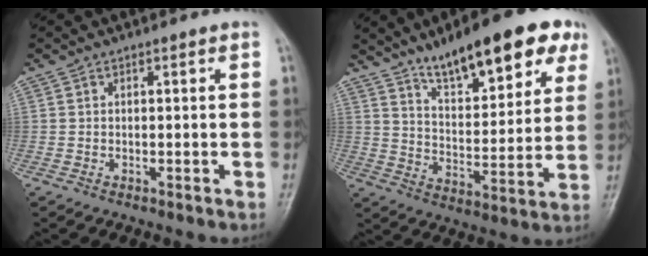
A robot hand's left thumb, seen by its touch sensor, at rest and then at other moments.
{"total": 18.0, "force": [11.5, 5.9, 12.6], "torque": [-0.146, -0.047, 0.182]}